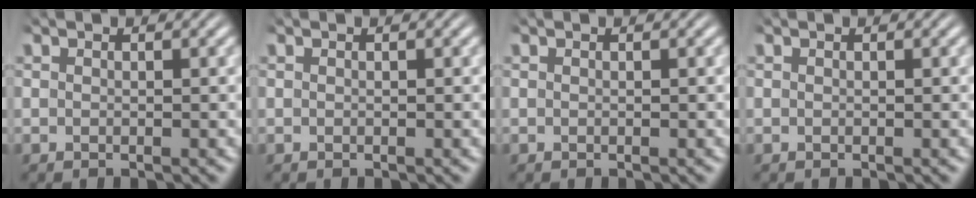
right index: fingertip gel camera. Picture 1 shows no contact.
{"total": 0.0}
{"total": 0.0}
{"total": 0.0}